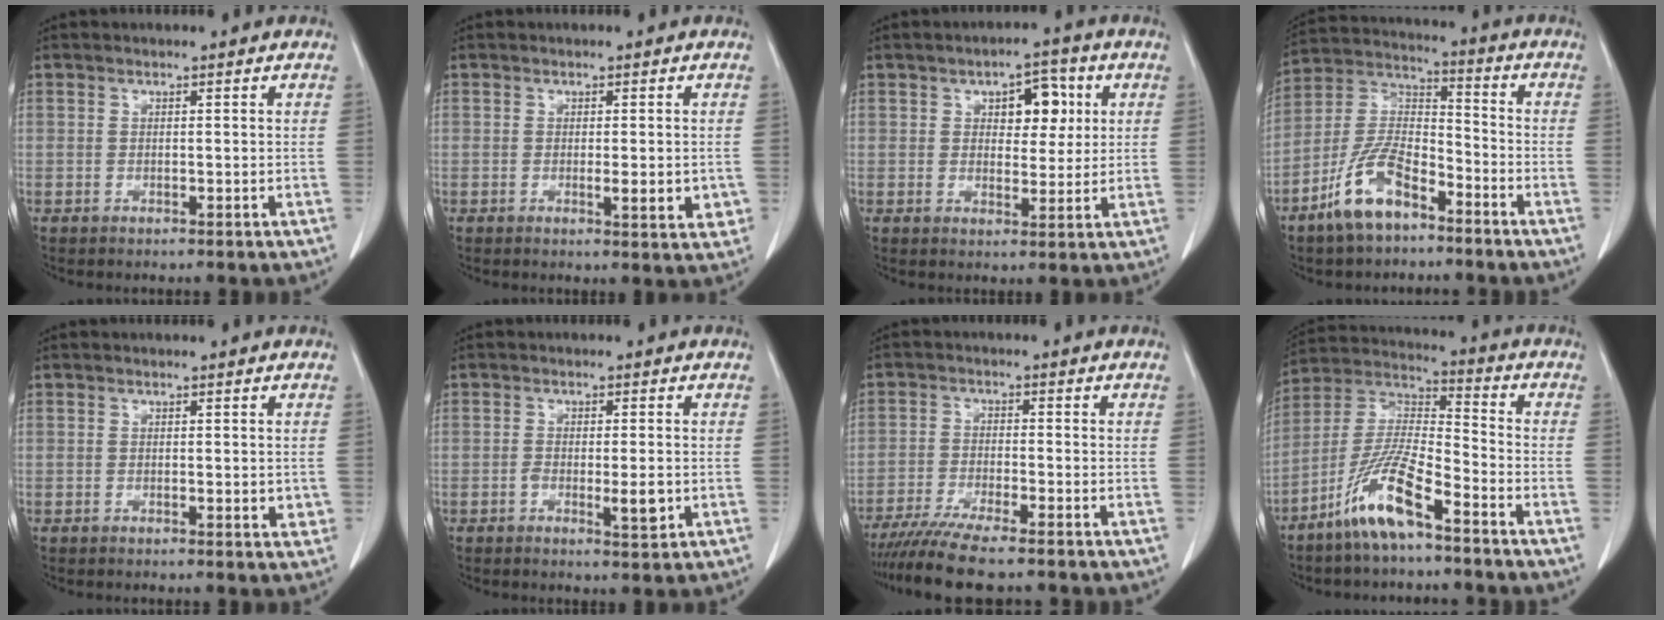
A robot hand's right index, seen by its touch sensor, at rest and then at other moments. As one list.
[{"total": 4.1, "force": [-0.7, 1.1, 3.9], "torque": [-0.040, -0.005, -0.009]}, {"total": 6.2, "force": [2.0, 3.3, 4.8], "torque": [-0.060, 0.016, 0.031]}, {"total": 11.1, "force": [-6.9, 4.6, 7.3], "torque": [-0.156, 0.006, -0.133]}, {"total": 1.8, "force": [-0.1, 0.8, 1.6], "torque": [-0.013, -0.002, 0.003]}, {"total": 3.9, "force": [-1.0, 0.9, 3.6], "torque": [-0.059, -0.003, -0.011]}, {"total": 9.2, "force": [-7.7, 0.2, 4.9], "torque": [-0.074, -0.023, -0.127]}, {"total": 11.5, "force": [-7.2, 1.6, 8.8], "torque": [-0.184, -0.010, -0.144]}]